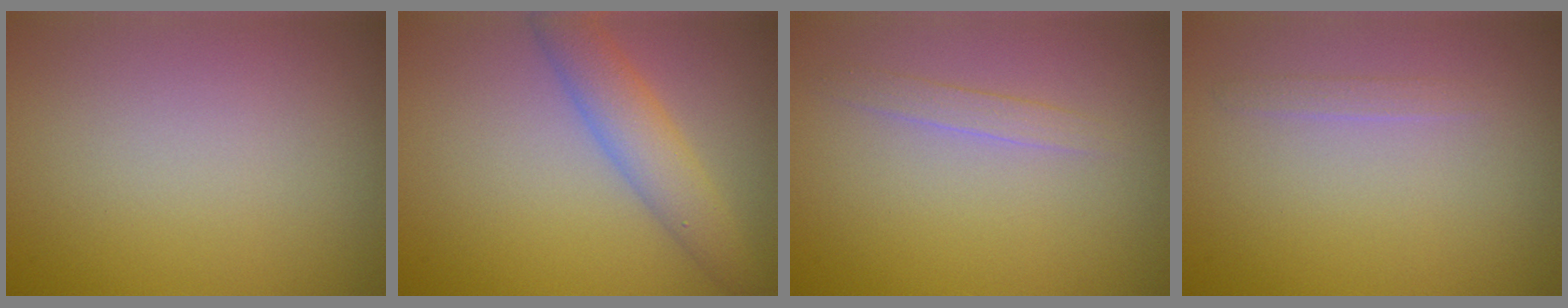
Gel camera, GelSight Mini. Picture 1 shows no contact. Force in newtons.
{"total": 3.7, "press": 3.7, "slide": 0.3}
{"total": 1.3, "press": 1.3, "slide": 0.1}
{"total": 0.9, "press": 0.8, "slide": 0.1}